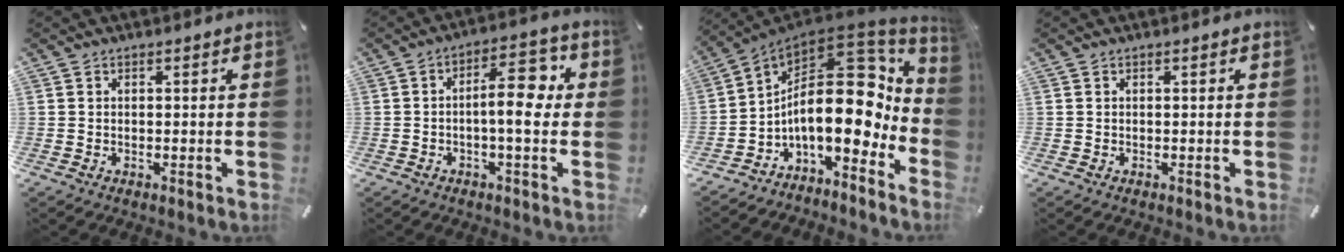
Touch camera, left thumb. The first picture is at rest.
{"total": 11.0, "force": [0.3, 4.5, 10.1], "torque": [-0.139, 0.001, 0.000]}
{"total": 22.5, "force": [3.1, 12.4, 18.5], "torque": [-0.295, -0.048, 0.058]}
{"total": 0.0}